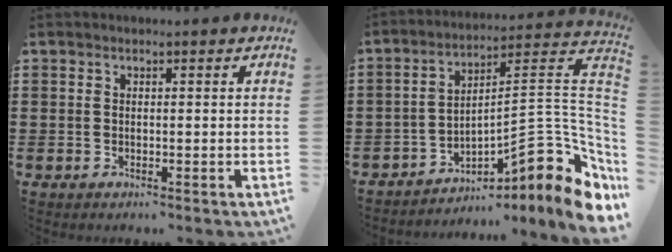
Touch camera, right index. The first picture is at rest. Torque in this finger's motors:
{"motor_torque": [-0.18, 0.14, 0.40, 0.03]}